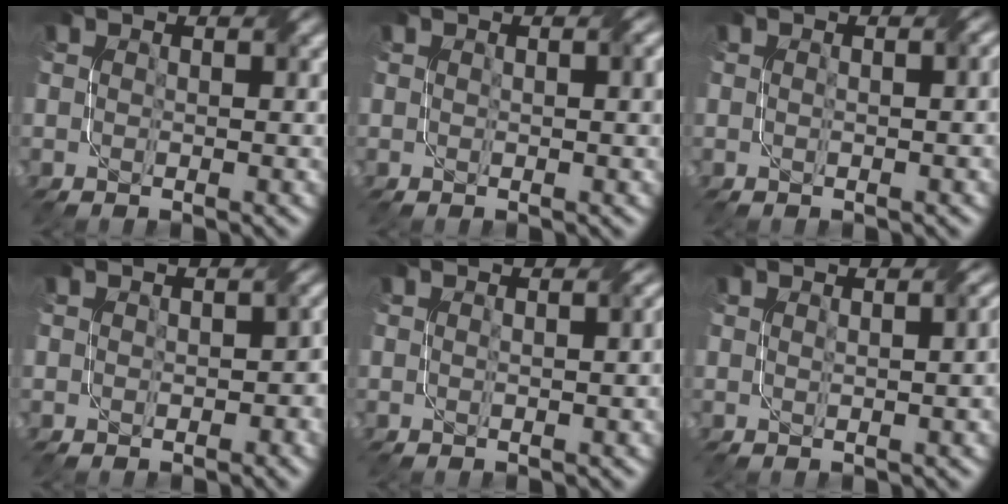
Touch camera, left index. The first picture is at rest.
{"total": 1.6, "force": [0.4, 0.4, 1.6], "torque": [-0.017, 0.004, 0.005]}
{"total": 2.5, "force": [0.3, 1.1, 2.2], "torque": [-0.014, 0.010, -0.003]}
{"total": 2.5, "force": [-0.3, 1.7, 1.9], "torque": [-0.020, -0.006, -0.005]}
{"total": 2.8, "force": [0.3, 1.3, 2.5], "torque": [-0.015, 0.013, -0.005]}
{"total": 3.7, "force": [0.6, 1.6, 3.2], "torque": [-0.015, 0.021, -0.001]}